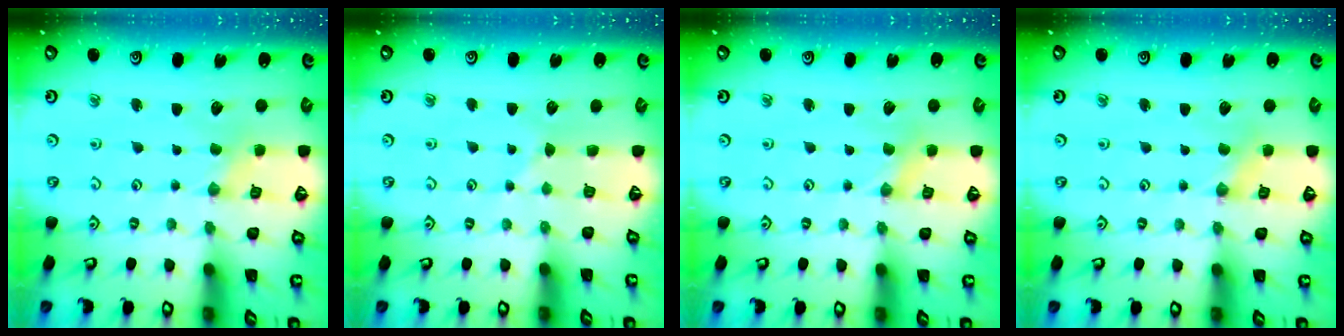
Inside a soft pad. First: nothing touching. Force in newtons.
{"total": 2.9, "press": 2.9, "slide": 0.5}
{"total": 0.0}
{"total": 1.0, "press": 1.0, "slide": 0.2}